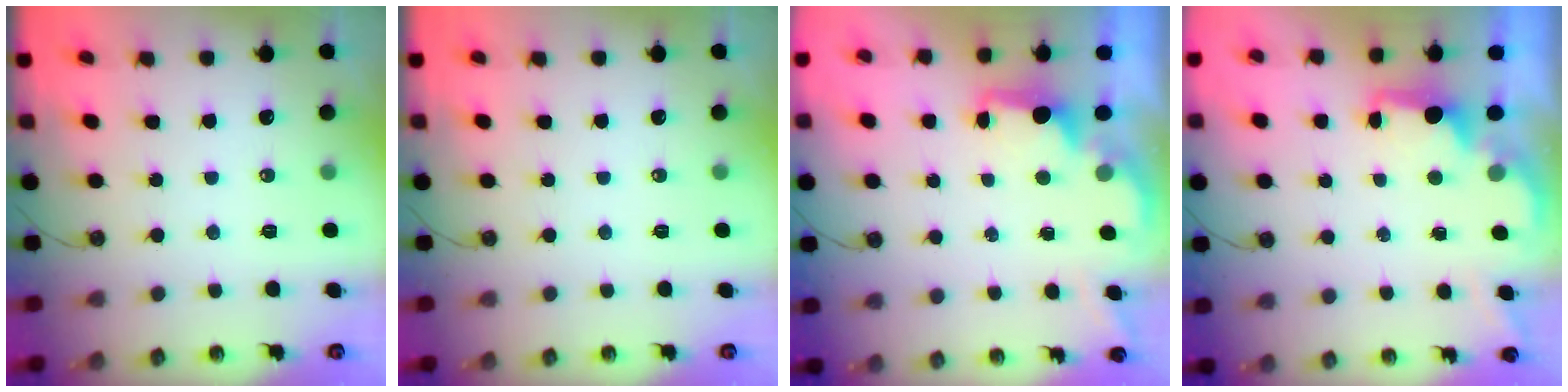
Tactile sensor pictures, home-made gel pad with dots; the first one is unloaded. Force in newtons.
{"total": 0.0}
{"total": 1.8, "press": 1.6, "slide": 0.7}
{"total": 1.8, "press": 1.6, "slide": 0.7}